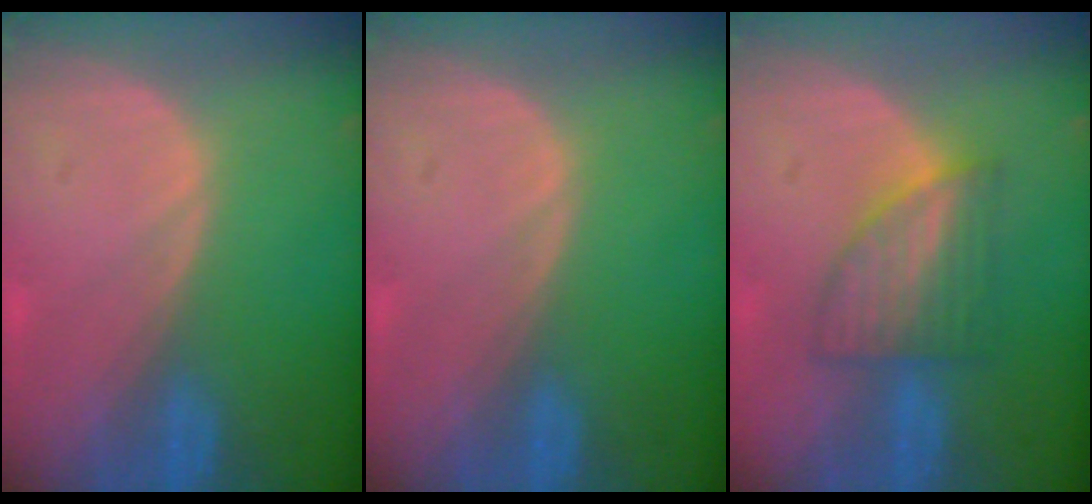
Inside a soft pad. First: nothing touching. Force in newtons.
{"total": 0.0}
{"total": 5.9, "press": 5.9, "slide": 0.4}